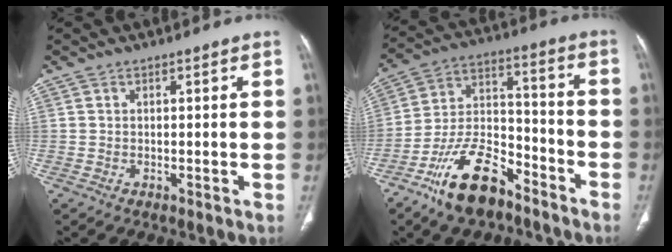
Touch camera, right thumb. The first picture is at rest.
{"total": 15.7, "force": [-10.4, 7.2, 9.2], "torque": [-0.154, 0.076, -0.191]}